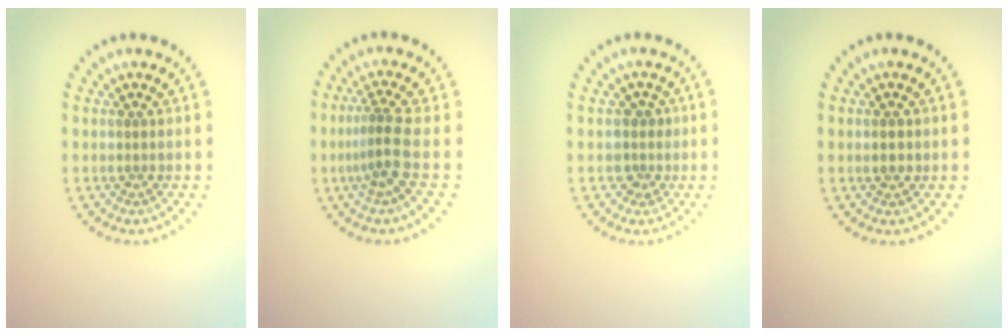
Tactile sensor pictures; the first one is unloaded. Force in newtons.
{"total": 2.8, "press": 1.8, "slide": 2.1}
{"total": 1.7, "press": 1.3, "slide": 1.0}
{"total": 0.9, "press": 0.9, "slide": 0.0}